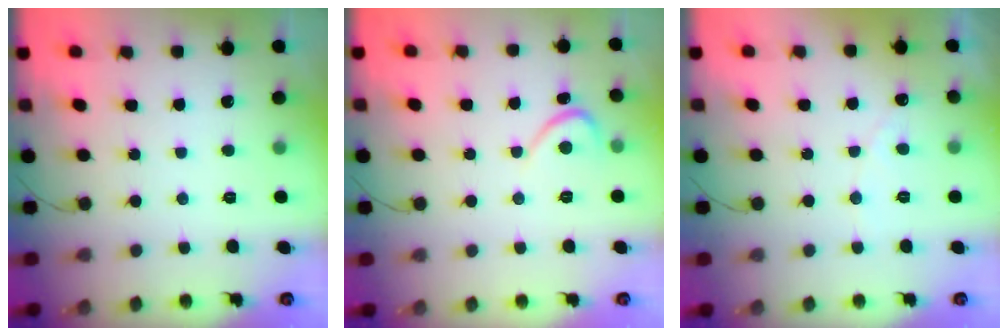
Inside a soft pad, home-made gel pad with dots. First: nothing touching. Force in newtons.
{"total": 2.7, "press": 2.7, "slide": 0.3}
{"total": 2.8, "press": 2.8, "slide": 0.1}